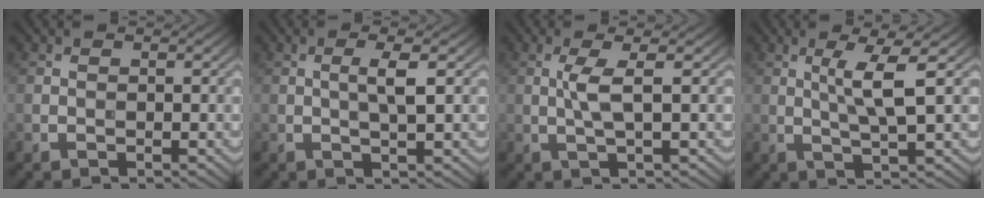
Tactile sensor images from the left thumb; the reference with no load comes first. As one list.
[{"total": 2.8, "force": [0.4, 0.3, 2.8], "torque": [-0.051, 0.004, 0.006]}, {"total": 3.2, "force": [0.4, 0.4, 3.2], "torque": [-0.067, 0.006, 0.006]}, {"total": 4.8, "force": [1.2, 0.4, 4.6], "torque": [-0.096, 0.006, 0.029]}]